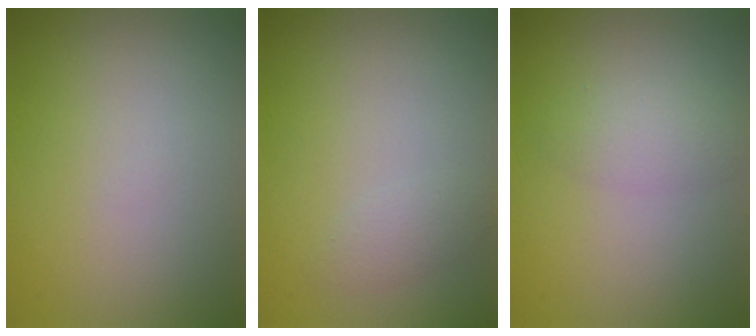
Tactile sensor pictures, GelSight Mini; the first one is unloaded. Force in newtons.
{"total": 1.2, "press": 1.2, "slide": 0.0}
{"total": 2.2, "press": 2.2, "slide": 0.0}